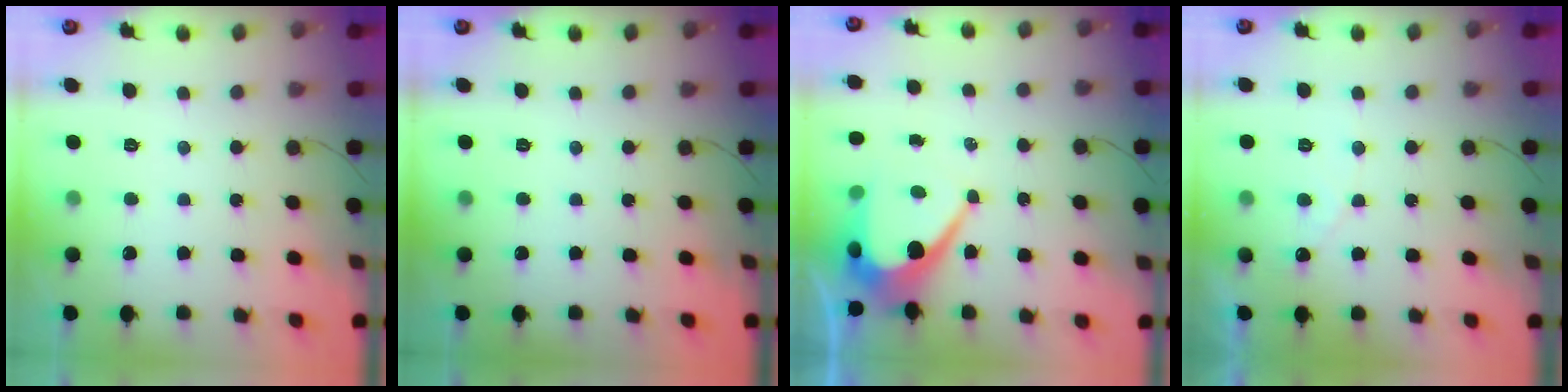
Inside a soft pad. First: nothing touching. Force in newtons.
{"total": 0.0}
{"total": 9.4, "press": 9.4, "slide": 0.7}
{"total": 3.2, "press": 3.2, "slide": 0.1}